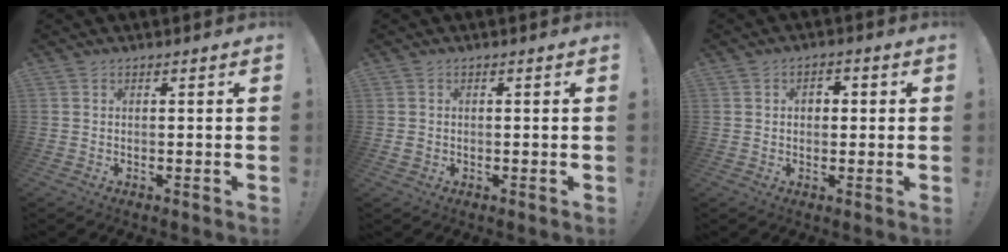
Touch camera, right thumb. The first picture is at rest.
{"total": 1.4, "force": [-0.1, 1.3, 0.5], "torque": [-0.015, 0.006, -0.001]}
{"total": 3.1, "force": [0.1, 2.5, 1.9], "torque": [-0.025, 0.004, -0.001]}